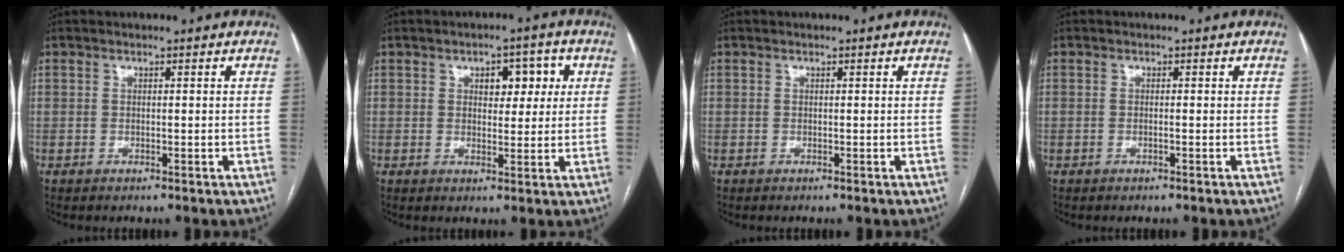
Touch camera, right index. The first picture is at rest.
{"total": 5.4, "force": [1.8, 2.9, 4.3], "torque": [-0.051, 0.015, 0.026]}
{"total": 0.0}
{"total": 0.0}